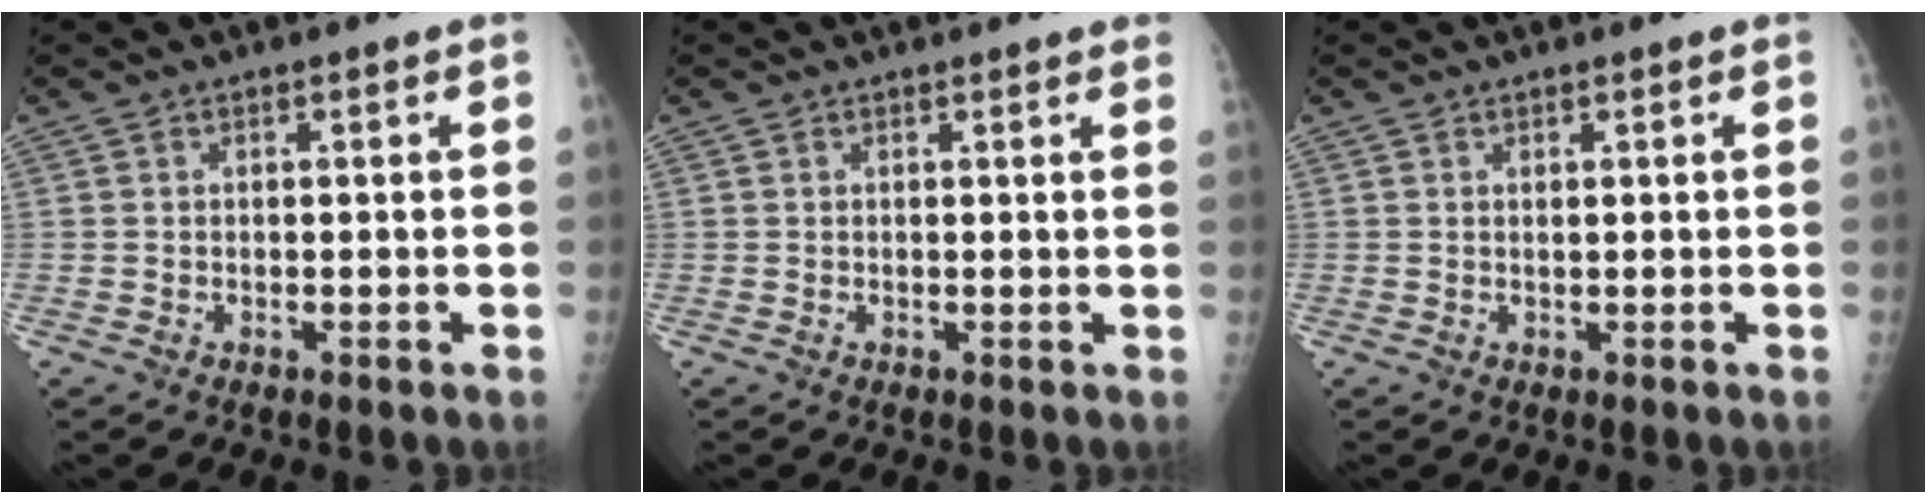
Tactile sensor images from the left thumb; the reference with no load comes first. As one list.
[{"total": 3.9, "force": [3.5, 0.6, 1.6], "torque": [-0.010, -0.005, 0.028]}, {"total": 0.6, "force": [0.4, 0.1, 0.4], "torque": [-0.005, -0.001, 0.006]}]